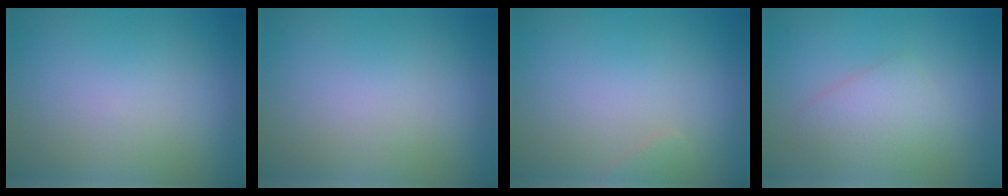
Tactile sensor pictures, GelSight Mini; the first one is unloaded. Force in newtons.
{"total": 0.0}
{"total": 0.8, "press": 0.8, "slide": 0.0}
{"total": 2.5, "press": 2.5, "slide": 0.1}